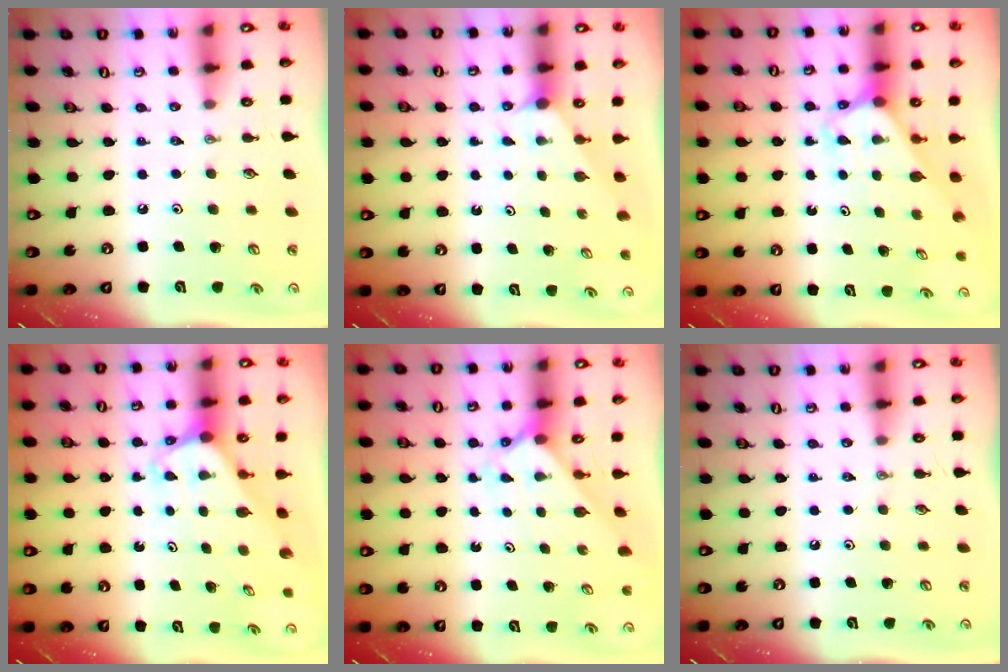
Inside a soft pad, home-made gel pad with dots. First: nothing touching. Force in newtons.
{"total": 0.6, "press": 0.6, "slide": 0.1}
{"total": 2.6, "press": 2.6, "slide": 0.2}
{"total": 1.9, "press": 1.9, "slide": 0.1}
{"total": 2.1, "press": 2.1, "slide": 0.2}
{"total": 0.0}